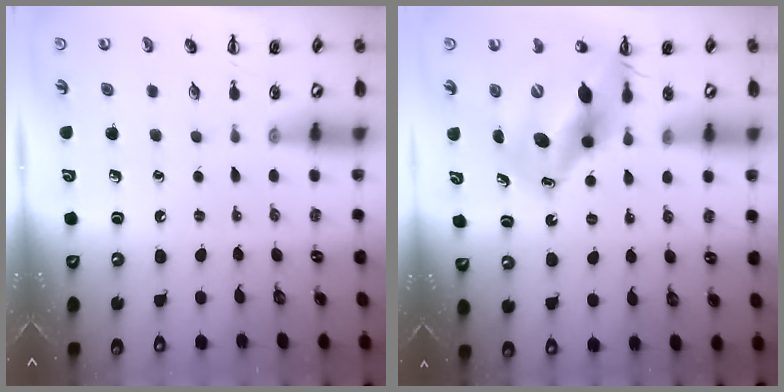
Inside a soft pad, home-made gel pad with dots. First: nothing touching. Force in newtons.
{"total": 14.8, "press": 14.2, "slide": 4.2}